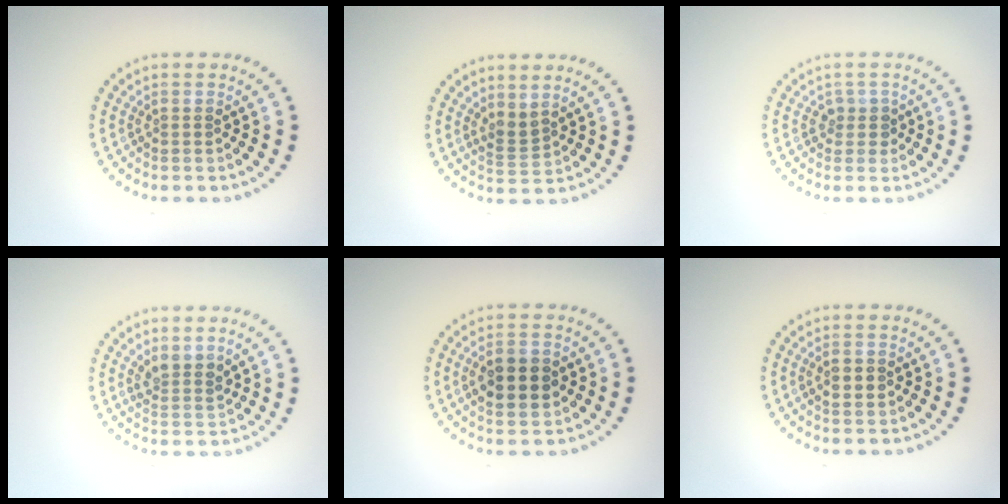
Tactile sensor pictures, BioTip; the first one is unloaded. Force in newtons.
{"total": 1.7, "press": 1.2, "slide": 1.2}
{"total": 1.5, "press": 1.3, "slide": 0.8}
{"total": 2.4, "press": 1.9, "slide": 1.5}
{"total": 4.4, "press": 4.4, "slide": 0.2}
{"total": 1.5, "press": 1.5, "slide": 0.2}